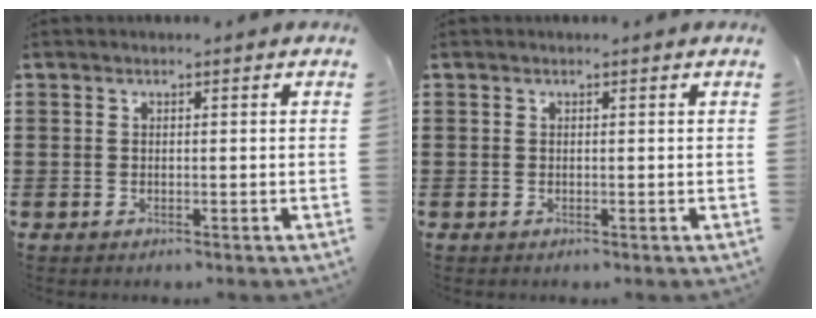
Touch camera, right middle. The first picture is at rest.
{"total": 0.0}